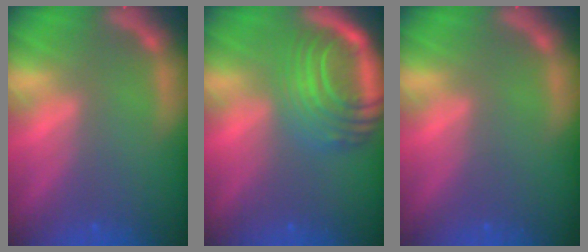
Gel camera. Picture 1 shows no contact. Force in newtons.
{"total": 10.1}
{"total": 0.0}